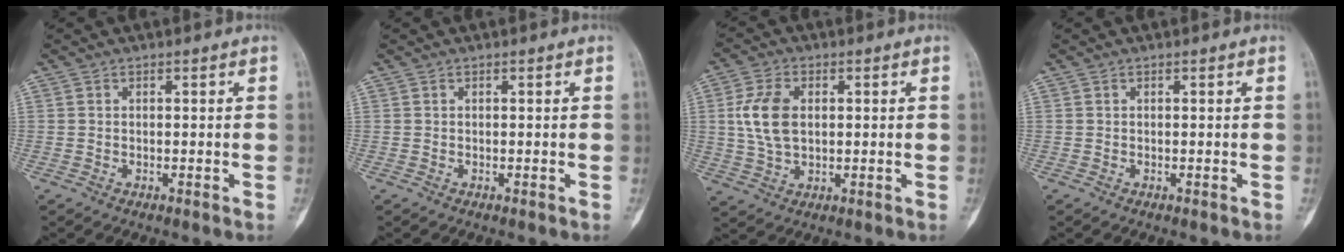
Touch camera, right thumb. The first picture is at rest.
{"total": 0.0}
{"total": 8.6, "force": [1.2, 5.4, 6.6], "torque": [-0.135, 0.003, 0.027]}
{"total": 0.0}